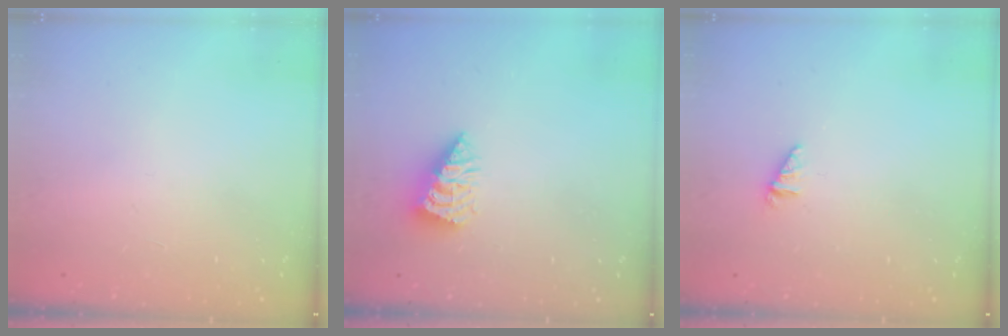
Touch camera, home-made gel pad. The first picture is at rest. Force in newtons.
{"total": 2.6, "press": 2.6, "slide": 0.1}
{"total": 1.2, "press": 1.2, "slide": 0.2}